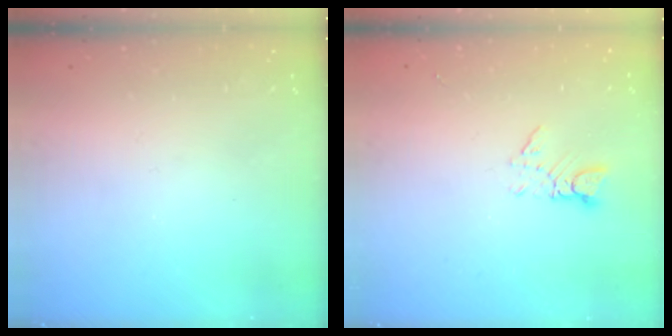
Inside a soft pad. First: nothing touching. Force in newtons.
{"total": 3.0, "press": 3.0, "slide": 0.3}